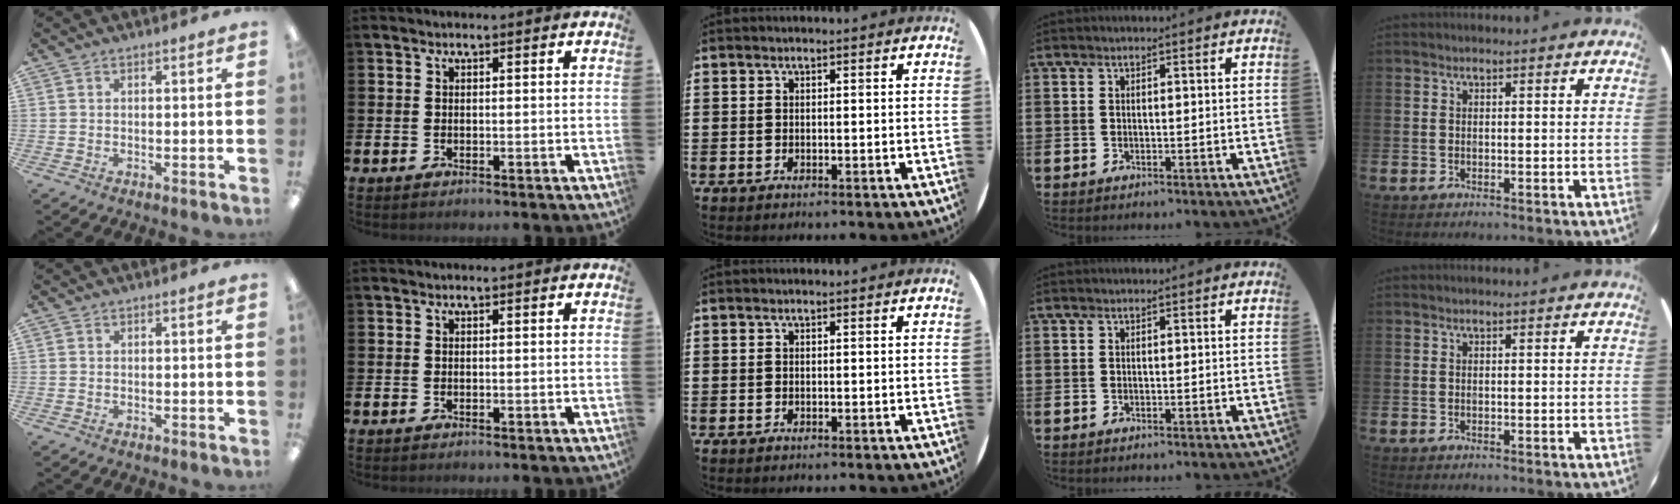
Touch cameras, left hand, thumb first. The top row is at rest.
{}